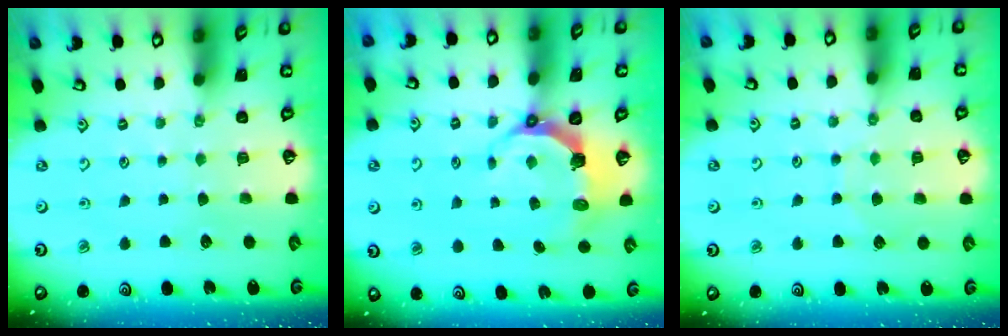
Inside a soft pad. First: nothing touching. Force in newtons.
{"total": 7.3, "press": 5.5, "slide": 4.8}
{"total": 6.0, "press": 6.0, "slide": 0.6}